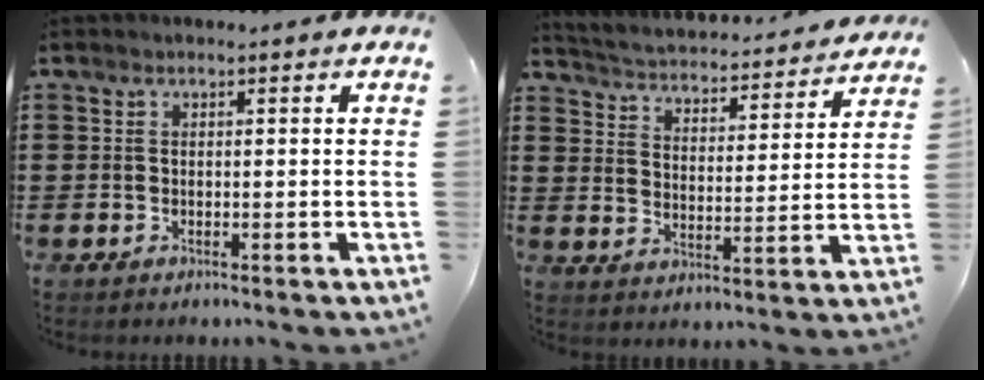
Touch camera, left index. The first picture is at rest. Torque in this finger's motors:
{"motor_torque": [1.92, -0.22, 0.19, 0.04]}